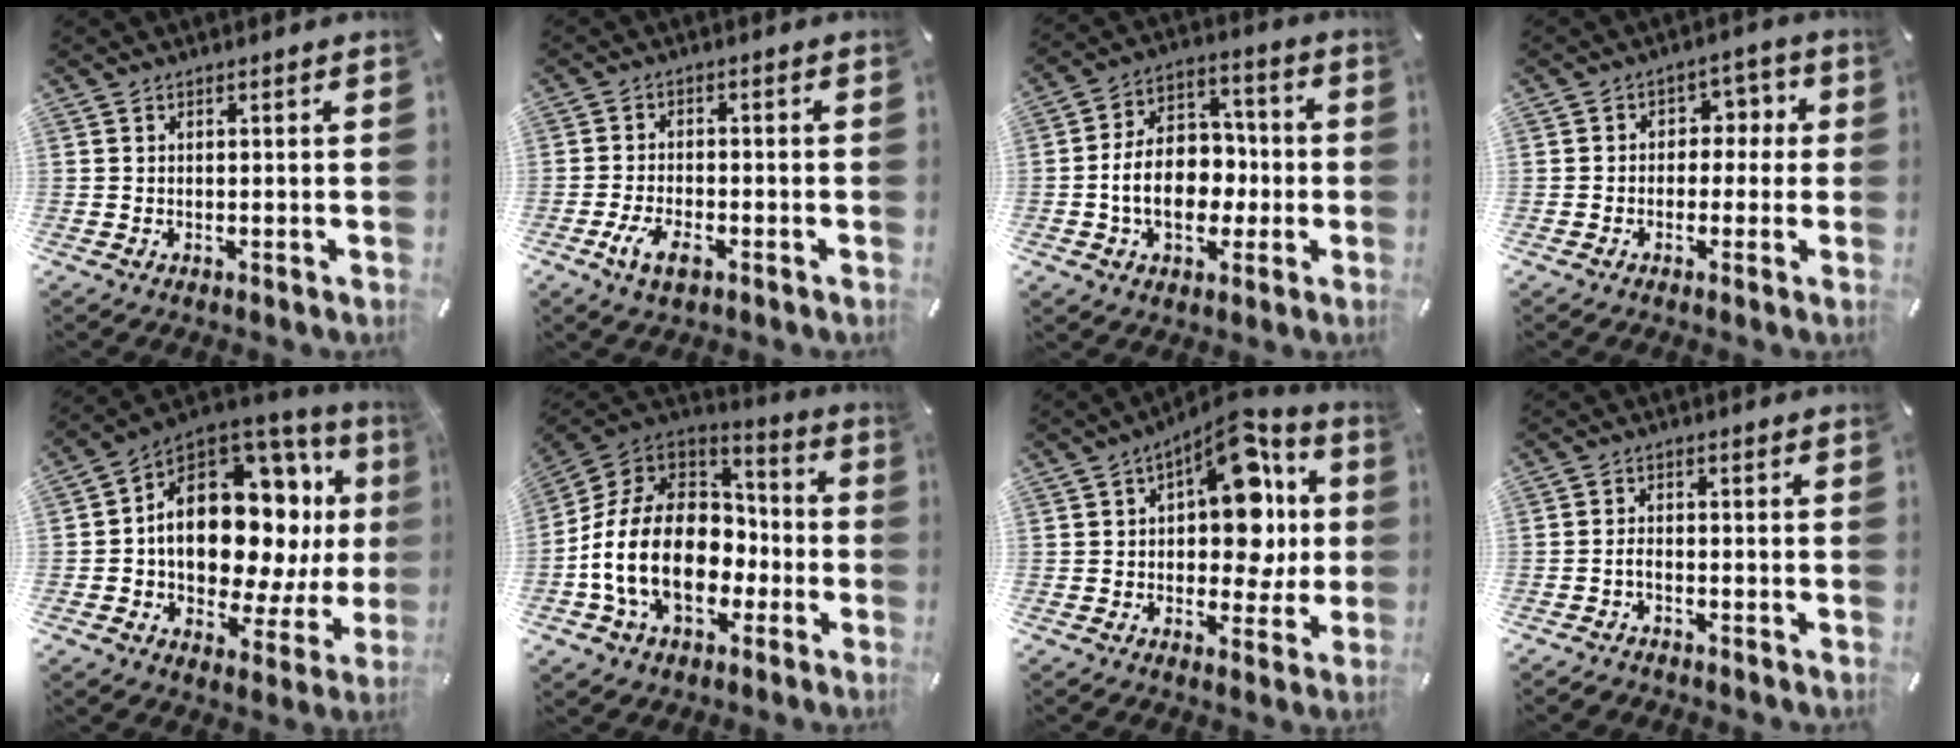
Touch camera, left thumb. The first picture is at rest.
{"total": 5.6, "force": [-2.7, 3.0, 3.9], "torque": [-0.087, 0.008, -0.052]}
{"total": 13.3, "force": [-2.5, 10.1, 8.4], "torque": [-0.157, 0.016, -0.042]}
{"total": 5.3, "force": [-1.3, 4.6, 2.1], "torque": [-0.023, 0.016, -0.032]}
{"total": 19.3, "force": [3.4, 12.5, 14.3], "torque": [-0.226, -0.048, 0.058]}
{"total": 20.0, "force": [-4.2, 15.0, 12.4], "torque": [-0.260, 0.018, -0.066]}
{"total": 16.1, "force": [4.6, 9.5, 12.1], "torque": [-0.152, -0.036, 0.081]}
{"total": 2.3, "force": [-1.4, 1.3, 1.3], "torque": [-0.025, 0.009, -0.029]}